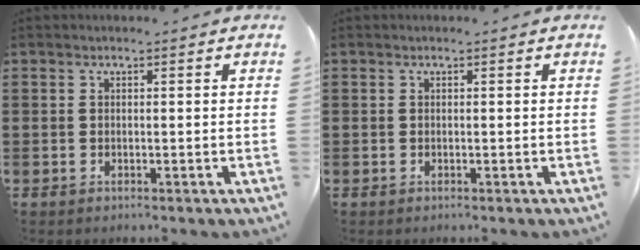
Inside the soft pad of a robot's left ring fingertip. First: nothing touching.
{"total": 0.0}